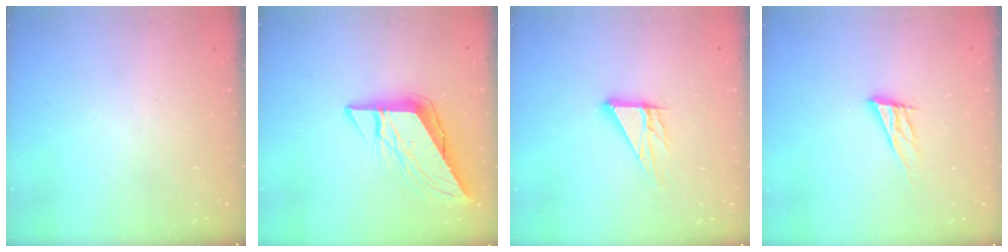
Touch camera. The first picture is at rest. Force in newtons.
{"total": 12.1, "press": 12.0, "slide": 1.3}
{"total": 10.3, "press": 10.2, "slide": 1.0}
{"total": 11.0, "press": 10.7, "slide": 2.6}